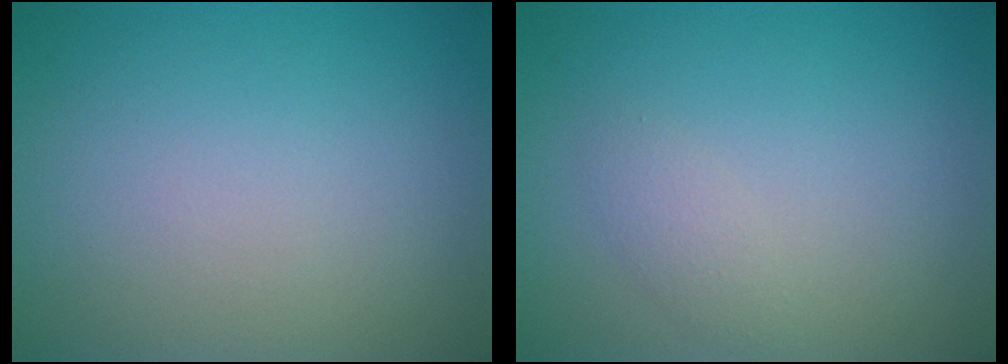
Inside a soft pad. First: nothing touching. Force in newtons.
{"total": 1.2, "press": 1.2, "slide": 0.0}